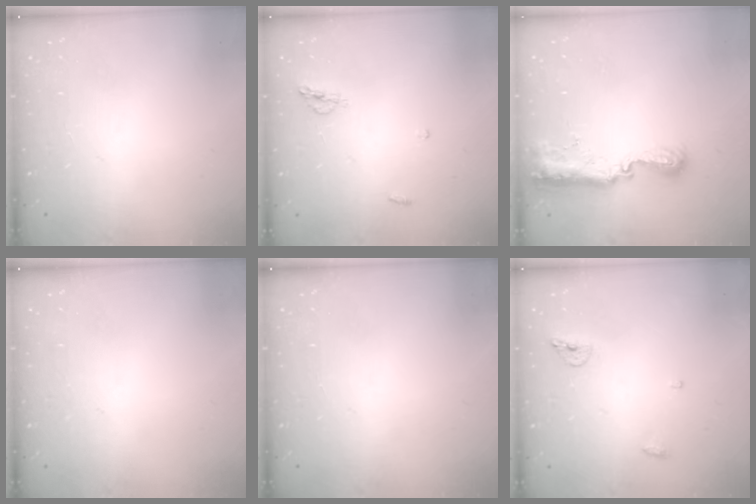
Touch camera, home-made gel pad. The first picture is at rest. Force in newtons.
{"total": 4.6, "press": 4.5, "slide": 1.0}
{"total": 9.4, "press": 9.4, "slide": 0.8}
{"total": 0.0}
{"total": 0.0}
{"total": 5.6, "press": 5.5, "slide": 1.0}